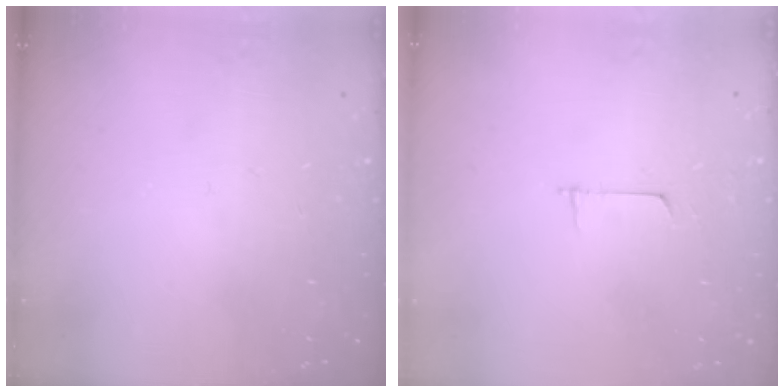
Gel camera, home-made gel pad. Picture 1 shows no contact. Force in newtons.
{"total": 4.6, "press": 4.6, "slide": 0.4}